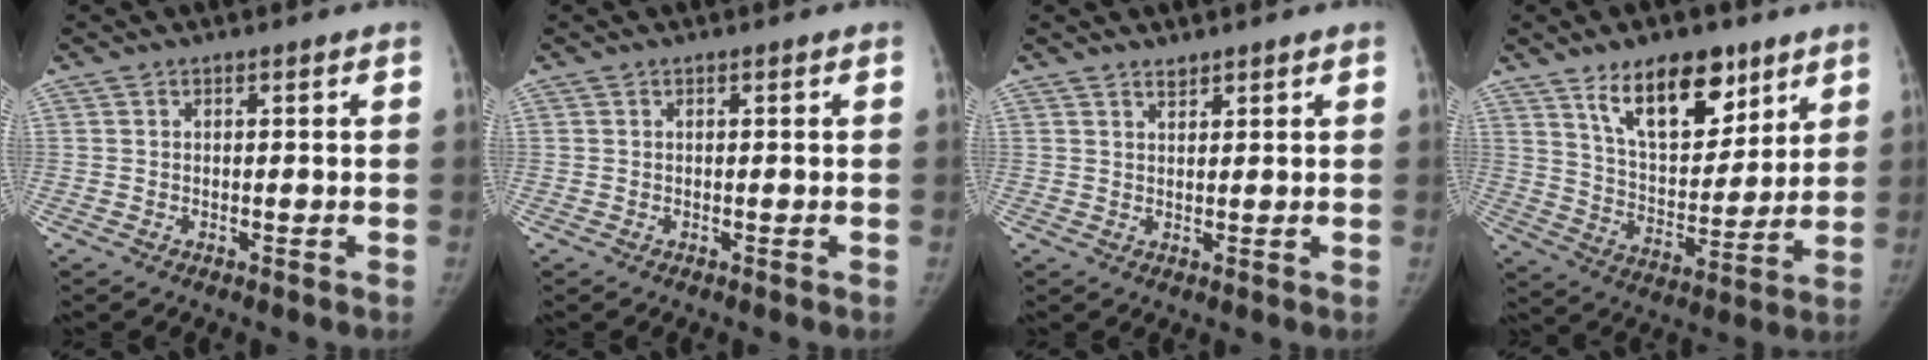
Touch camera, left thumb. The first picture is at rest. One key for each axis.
{"total": 0.0}
{"total": 1.4, "fx": 1.3, "fy": 0.5, "fz": 0.3, "tx": 0.004, "ty": -0.011, "tz": 0.023}
{"total": 16.5, "fx": 10.1, "fy": 8.2, "fz": 10.2, "tx": -0.111, "ty": -0.060, "tz": 0.176}